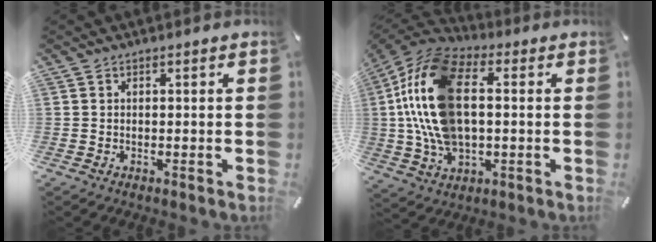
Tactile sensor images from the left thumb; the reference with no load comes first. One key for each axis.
{"total": 18.5, "fx": 0.9, "fy": 11.4, "fz": 14.5, "tx": -0.341, "ty": 0.002, "tz": 0.010}